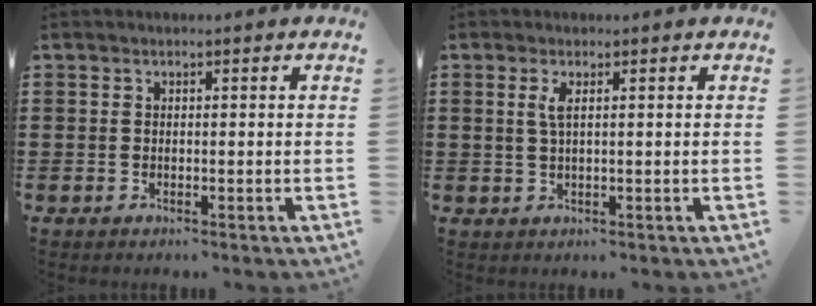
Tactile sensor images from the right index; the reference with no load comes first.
{"total": 1.8, "force": [0.6, 0.3, 1.7], "torque": [-0.037, 0.001, 0.009]}